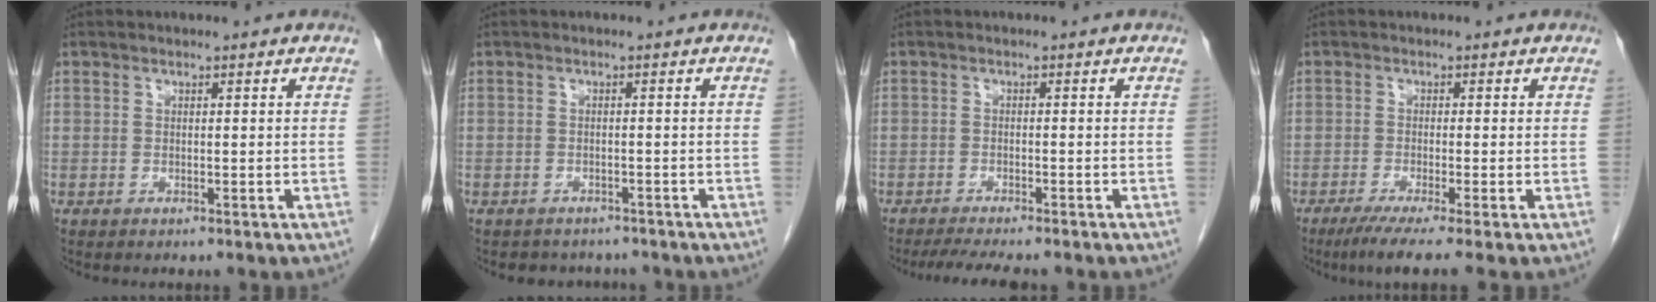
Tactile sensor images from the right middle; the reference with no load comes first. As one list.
[{"total": 4.4, "force": [-3.9, 2.1, 0.3], "torque": [-0.006, 0.006, -0.046]}, {"total": 6.7, "force": [-5.8, 0.9, 3.3], "torque": [-0.047, -0.013, -0.088]}, {"total": 5.6, "force": [-3.9, -0.6, 4.0], "torque": [-0.061, -0.017, -0.068]}]